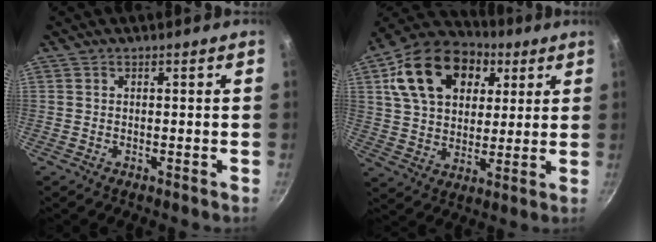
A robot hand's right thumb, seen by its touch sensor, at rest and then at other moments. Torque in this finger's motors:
{"motor_torque": [-0.16, 2.99, 1.09, 0.21, 0.46]}